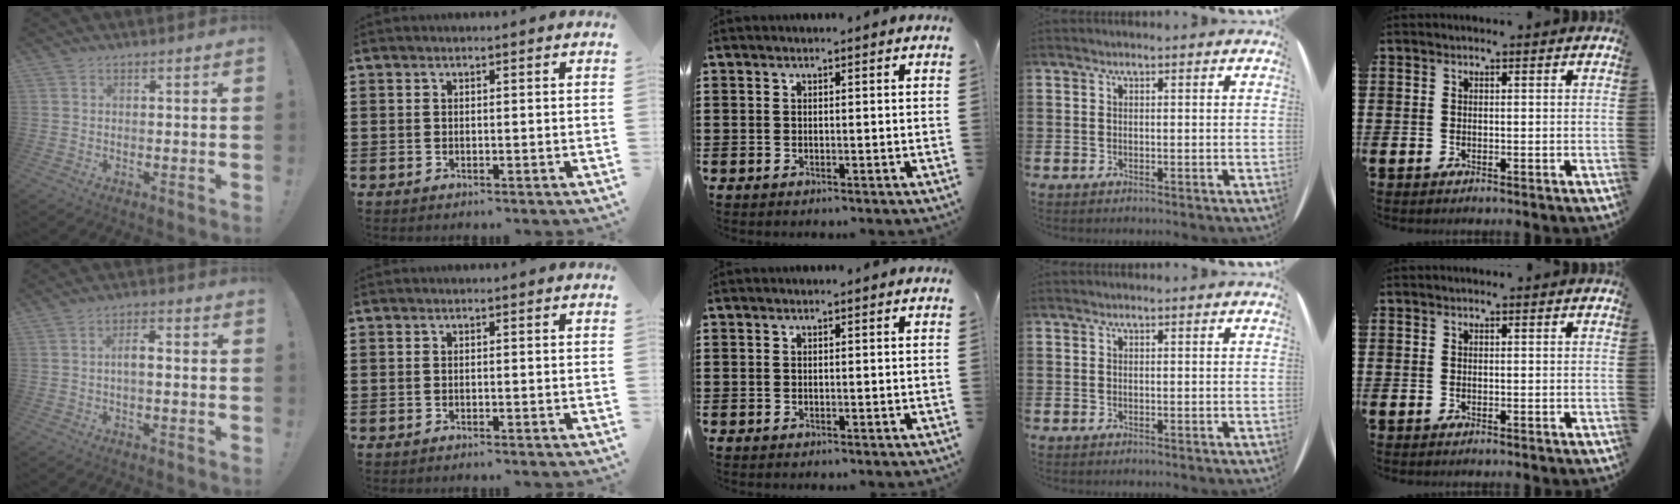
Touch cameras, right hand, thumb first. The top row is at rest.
{"thumb": {"total": 4.2, "force": [-0.6, 1.3, 3.9], "torque": [-0.063, 0.005, -0.013]}, "index": {"total": 0.6, "force": [-0.5, -0.2, 0.1], "torque": [-0.003, -0.003, -0.010]}}